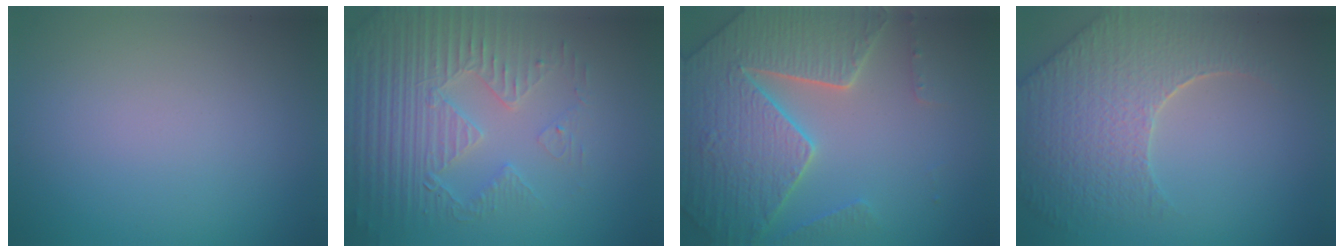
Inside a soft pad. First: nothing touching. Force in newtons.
{"total": 5.0, "press": 4.7, "slide": 1.8}
{"total": 7.5, "press": 7.3, "slide": 1.9}
{"total": 7.1, "press": 5.6, "slide": 4.4}